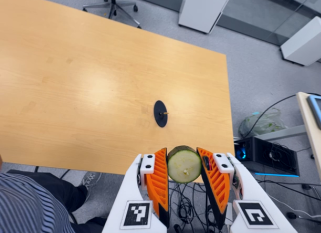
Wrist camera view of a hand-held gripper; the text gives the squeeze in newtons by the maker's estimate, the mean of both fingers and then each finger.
{"total": 10.2, "left": 9.7, "right": 10.6}